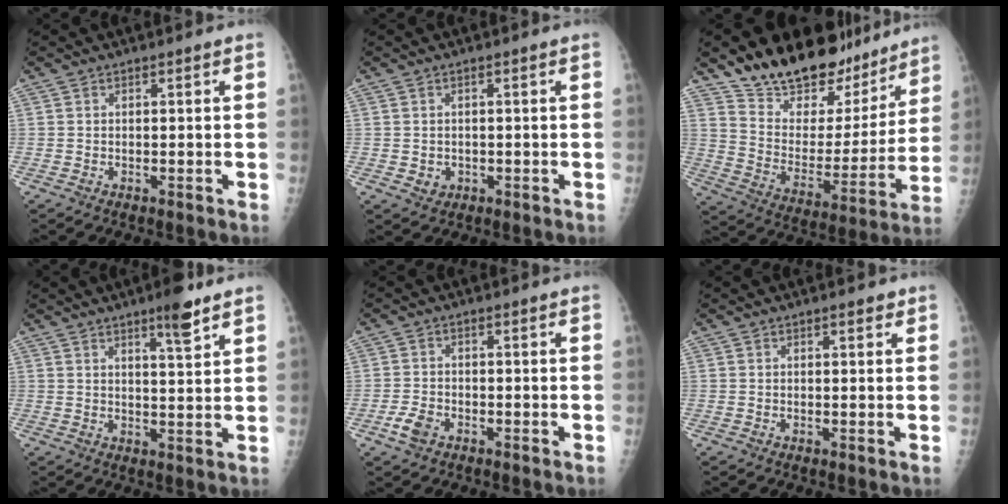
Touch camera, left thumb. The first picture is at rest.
{"total": 1.9, "force": [-0.3, 1.7, 0.8], "torque": [-0.003, 0.002, 0.004]}
{"total": 24.7, "force": [20.0, 10.9, 9.6], "torque": [-0.114, -0.104, 0.306]}
{"total": 6.1, "force": [4.2, 0.9, 4.4], "torque": [-0.060, -0.028, 0.060]}
{"total": 3.3, "force": [-1.7, 2.1, 1.9], "torque": [-0.040, 0.004, -0.031]}
{"total": 1.4, "force": [0.9, 0.6, 0.8], "torque": [-0.005, -0.003, 0.010]}